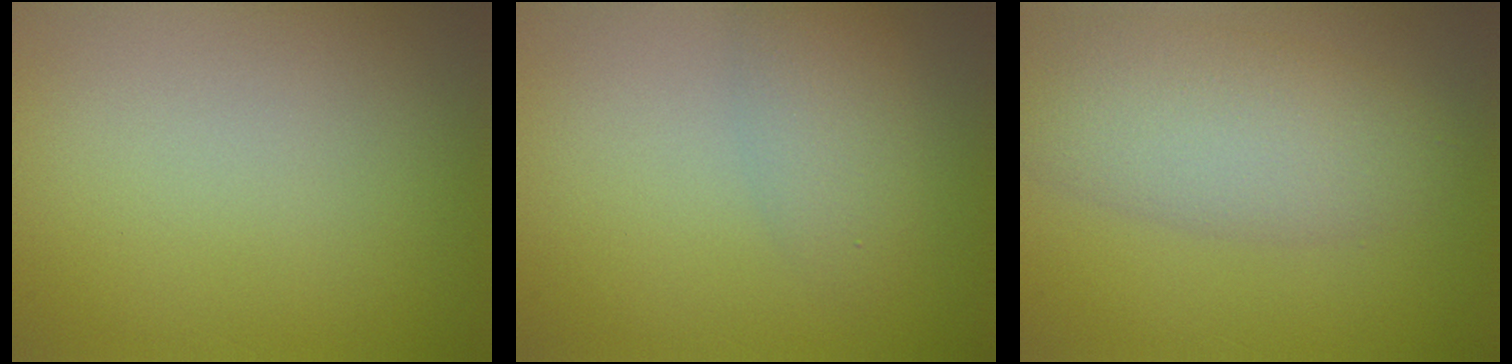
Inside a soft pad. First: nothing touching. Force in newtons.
{"total": 2.4, "press": 2.4, "slide": 0.1}
{"total": 5.7, "press": 5.7, "slide": 0.1}